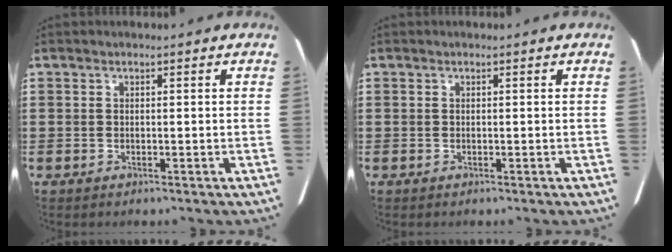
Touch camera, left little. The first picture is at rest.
{"total": 0.0}